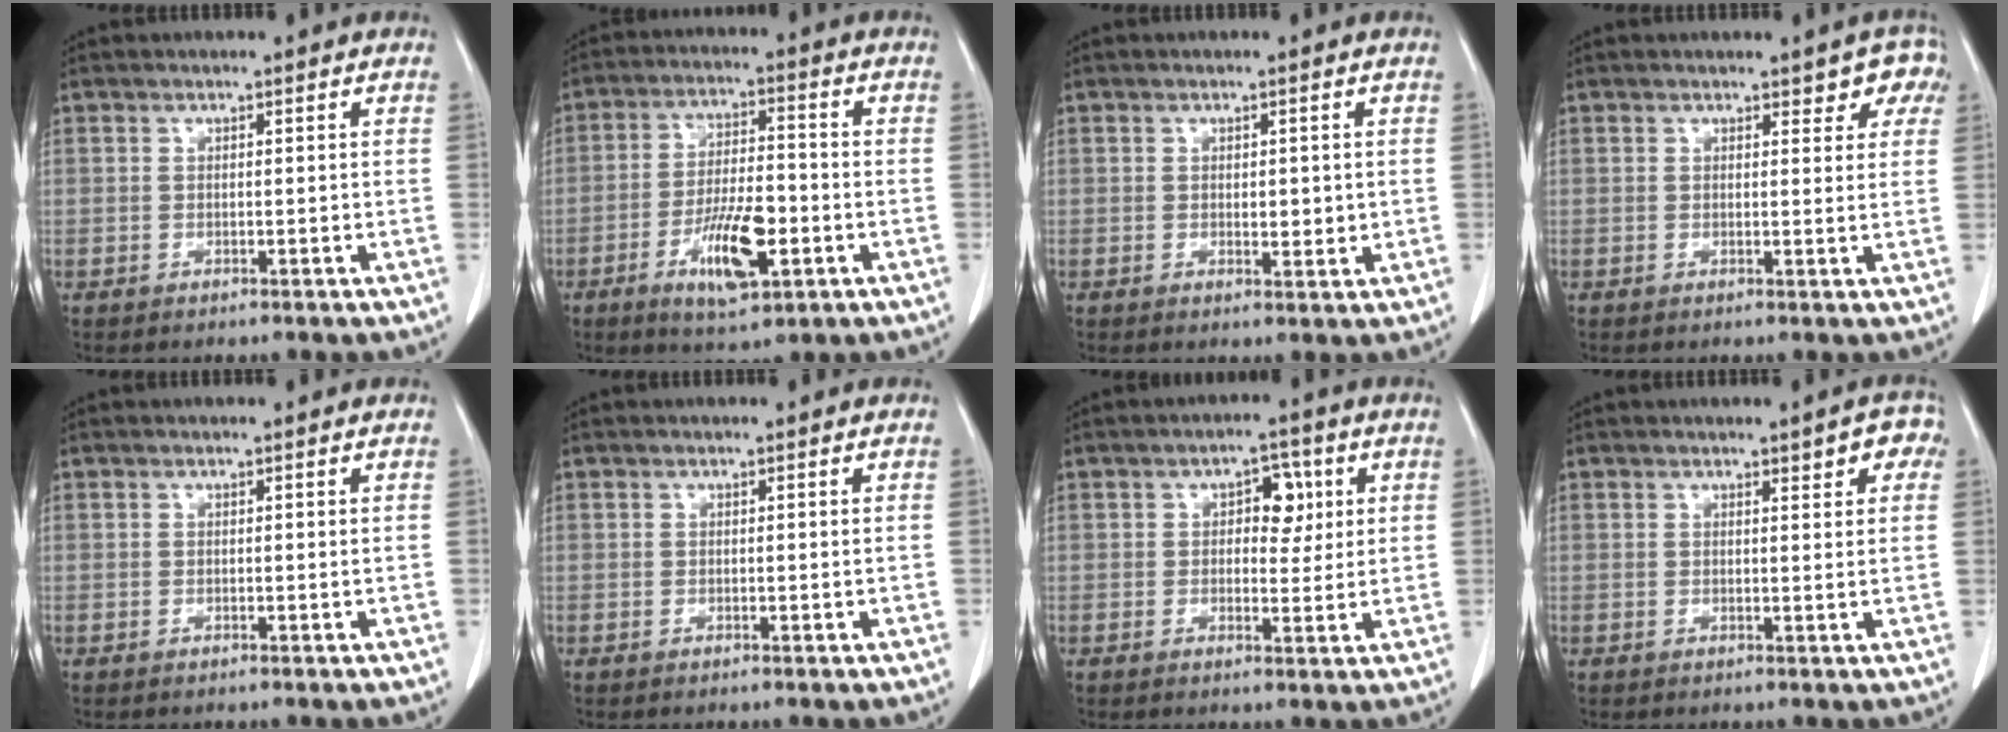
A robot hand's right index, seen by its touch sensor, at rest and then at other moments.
{"total": 10.3, "force": [-3.9, 3.0, 9.1], "torque": [-0.169, -0.003, -0.062]}
{"total": 2.6, "force": [0.1, 1.3, 2.2], "torque": [-0.028, -0.002, 0.005]}
{"total": 4.0, "force": [2.6, 2.1, 2.3], "torque": [-0.005, 0.004, 0.020]}
{"total": 0.0}
{"total": 0.0}
{"total": 4.9, "force": [1.4, 2.8, 3.7], "torque": [-0.046, 0.012, 0.020]}
{"total": 3.4, "force": [1.8, 1.1, 2.6], "torque": [-0.024, 0.009, 0.019]}